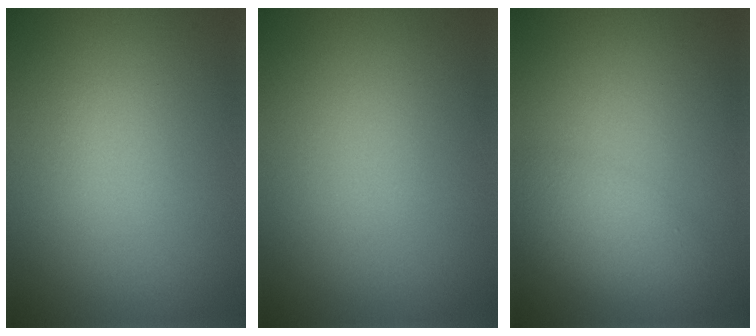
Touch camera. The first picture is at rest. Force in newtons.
{"total": 0.0}
{"total": 3.3, "press": 3.3, "slide": 0.2}